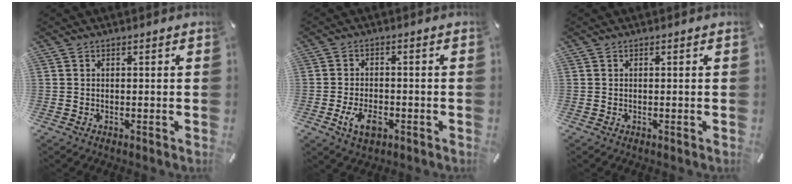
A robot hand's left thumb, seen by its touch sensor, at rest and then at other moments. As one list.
[{"total": 6.0, "force": [-2.4, 3.4, 4.3], "torque": [-0.085, 0.003, -0.048]}, {"total": 0.0}]